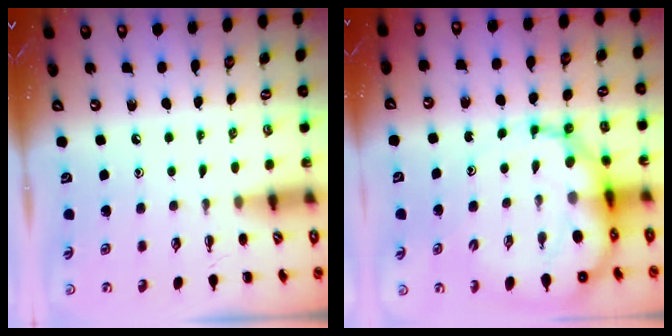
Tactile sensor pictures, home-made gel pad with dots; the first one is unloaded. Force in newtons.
{"total": 16.9, "press": 16.3, "slide": 4.3}